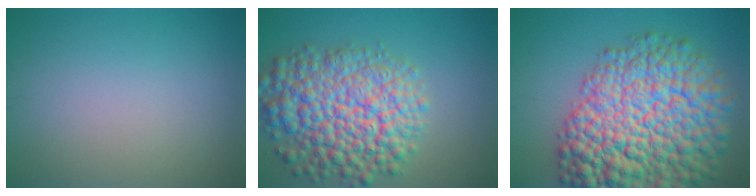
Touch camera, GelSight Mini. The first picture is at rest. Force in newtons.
{"total": 10.4, "press": 10.4, "slide": 0.4}
{"total": 16.1, "press": 16.1, "slide": 0.7}